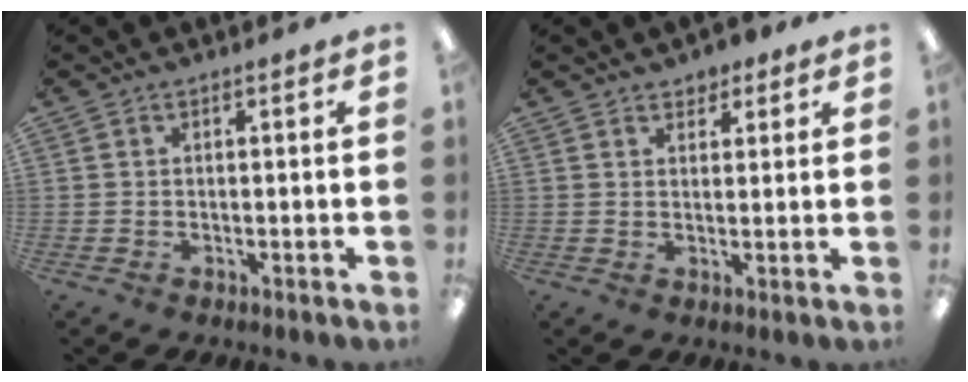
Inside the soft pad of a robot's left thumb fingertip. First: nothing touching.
{"total": 2.9, "force": [2.3, 1.6, 0.3], "torque": [0.006, -0.010, 0.041]}